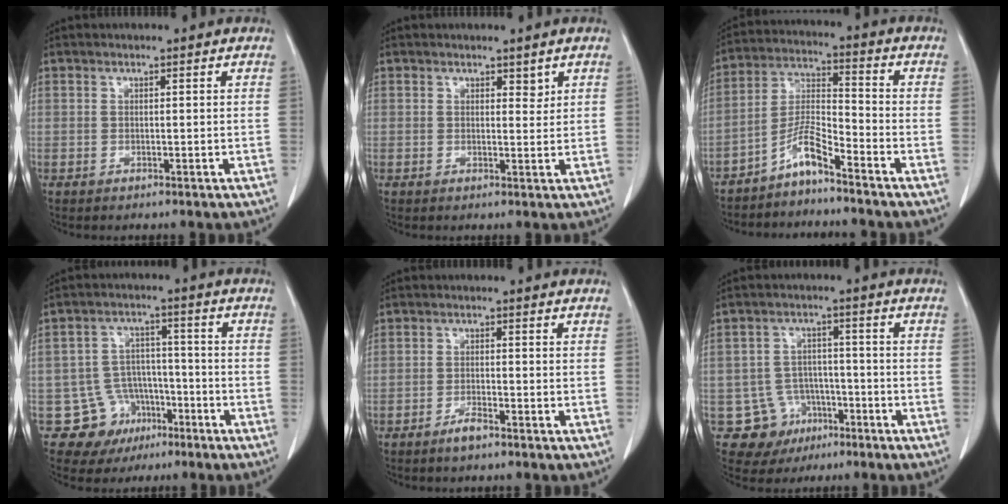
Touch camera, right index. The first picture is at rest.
{"total": 1.5, "force": [1.1, 0.8, 0.7], "torque": [-0.006, -0.006, 0.014]}
{"total": 6.1, "force": [-4.7, 0.4, 3.8], "torque": [-0.087, 0.002, -0.093]}
{"total": 8.1, "force": [-4.1, 6.9, 0.4], "torque": [0.000, 0.031, -0.053]}
{"total": 2.3, "force": [-1.8, 0.3, 1.4], "torque": [-0.031, -0.001, -0.031]}
{"total": 7.4, "force": [-3.5, 6.5, 0.5], "torque": [-0.004, 0.013, -0.043]}